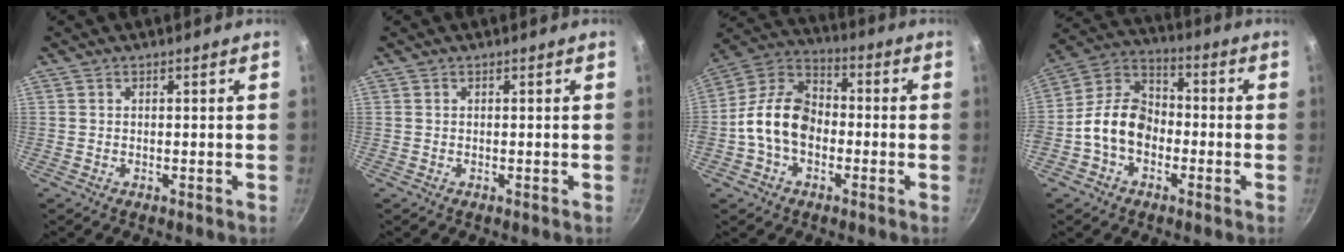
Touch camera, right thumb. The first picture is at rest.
{"total": 0.0}
{"total": 13.3, "force": [-2.2, 9.4, 9.2], "torque": [-0.138, 0.040, -0.060]}
{"total": 12.2, "force": [-2.9, 8.9, 7.8], "torque": [-0.108, 0.043, -0.073]}